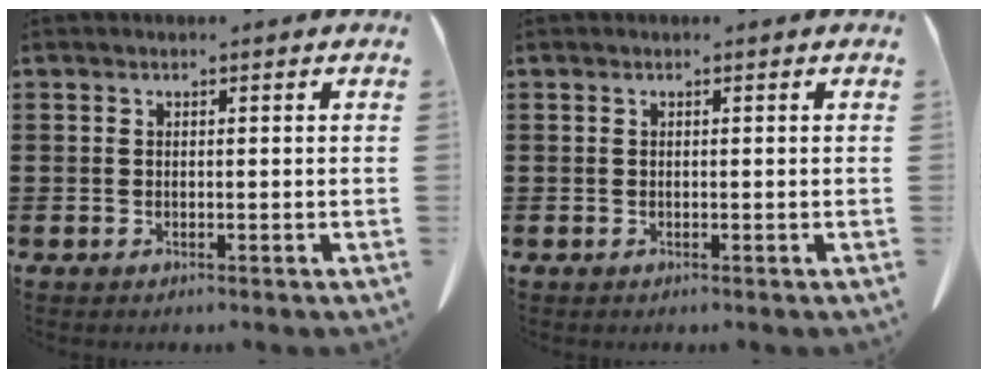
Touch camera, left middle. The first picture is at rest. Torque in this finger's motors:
{"motor_torque": [0.00, 0.00, 0.00, 0.00]}